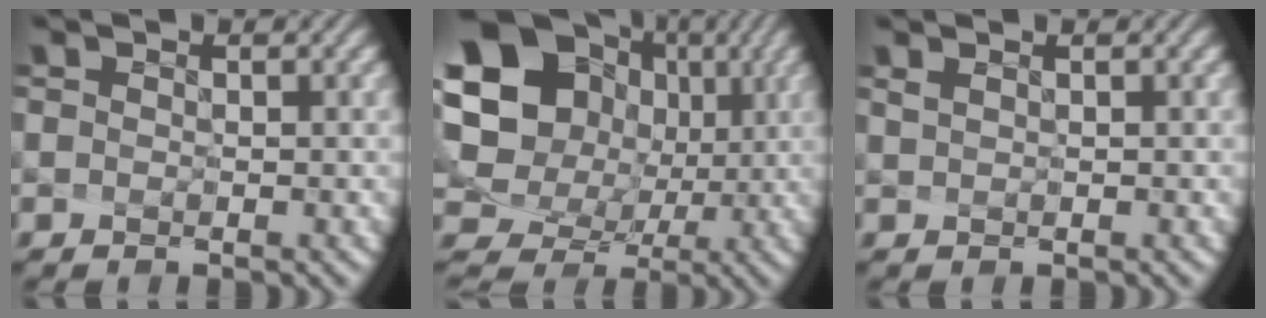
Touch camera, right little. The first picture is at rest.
{"total": 14.3, "force": [3.2, 11.7, 7.6], "torque": [-0.181, 0.015, 0.076]}
{"total": 1.0, "force": [0.0, -0.7, -0.7], "torque": [0.003, -0.015, 0.019]}